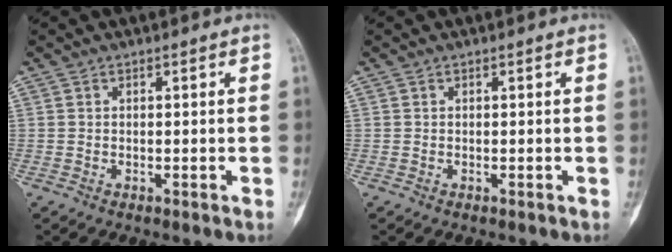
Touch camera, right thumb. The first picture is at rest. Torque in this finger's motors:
{"motor_torque": [0.14, 0.14, 0.15, -0.21, 0.03]}